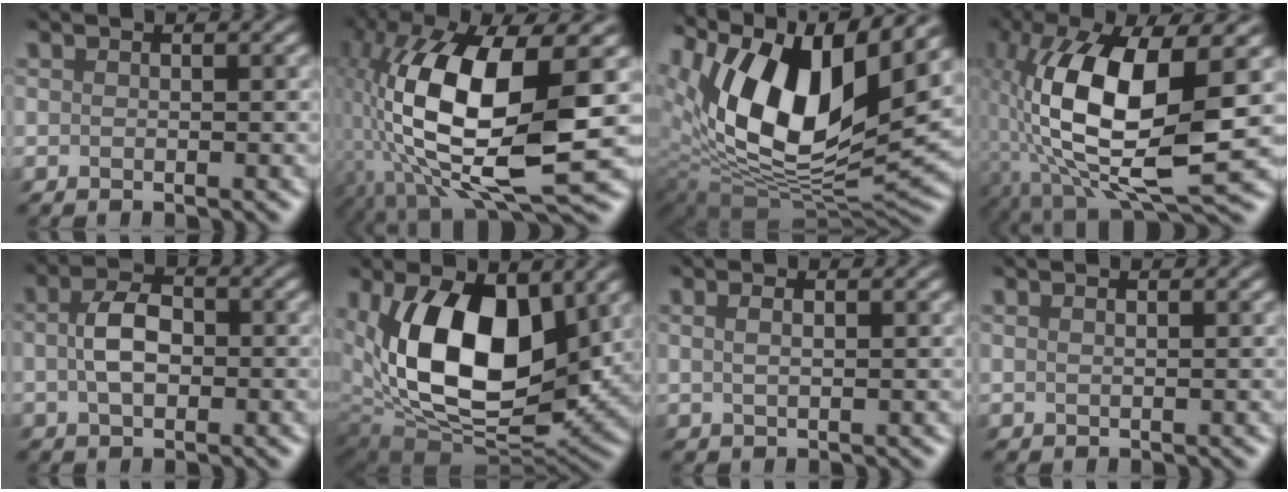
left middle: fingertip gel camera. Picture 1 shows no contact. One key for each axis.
{"total": 14.0, "fx": -0.4, "fy": 5.3, "fz": 13.0, "tx": -0.254, "ty": -0.004, "tz": -0.016}
{"total": 12.7, "fx": 6.5, "fy": 5.3, "fz": 9.5, "tx": -0.181, "ty": -0.001, "tz": 0.118}
{"total": 12.5, "fx": -0.6, "fy": 4.4, "fz": 11.7, "tx": -0.243, "ty": 0.000, "tz": -0.020}
{"total": 2.9, "fx": 0.5, "fy": 1.7, "fz": 2.3, "tx": -0.050, "ty": 0.008, "tz": 0.000}
{"total": 12.1, "fx": 3.1, "fy": 7.1, "fz": 9.3, "tx": -0.163, "ty": -0.022, "tz": 0.056}
{"total": 1.6, "fx": 1.4, "fy": 0.5, "fz": 0.6, "tx": 0.001, "ty": 0.007, "tz": 0.009}
{"total": 0.8, "fx": 0.7, "fy": -0.1, "fz": -0.4, "tx": 0.005, "ty": -0.001, "tz": 0.012}